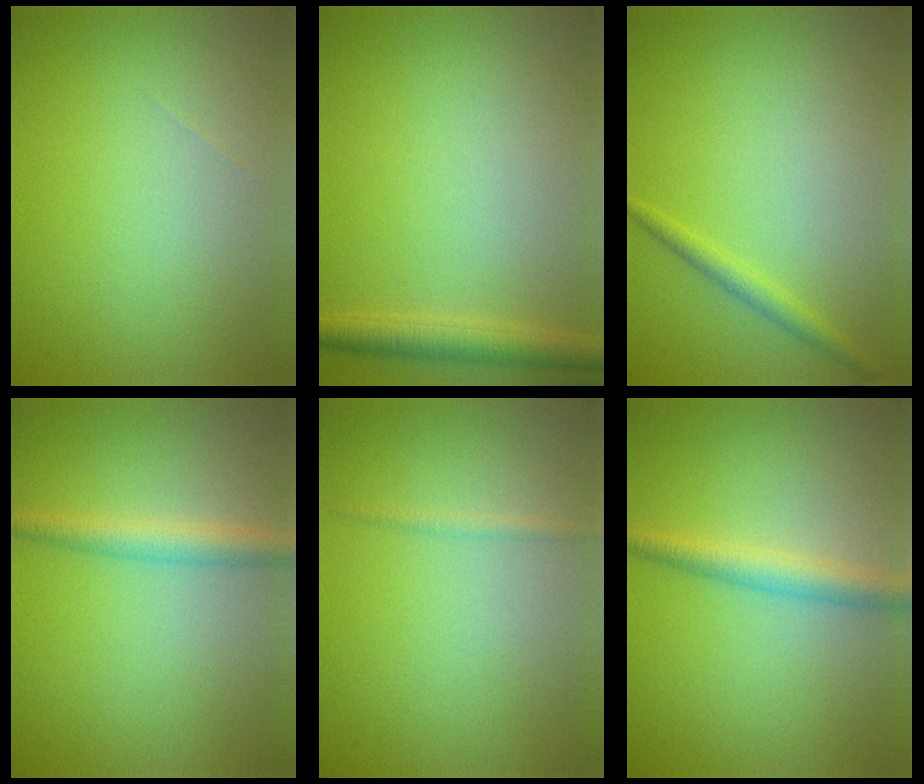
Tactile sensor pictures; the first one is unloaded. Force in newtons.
{"total": 2.7, "press": 2.7, "slide": 0.1}
{"total": 1.4, "press": 1.4, "slide": 0.1}
{"total": 2.7, "press": 2.7, "slide": 0.1}
{"total": 0.8, "press": 0.8, "slide": 0.0}
{"total": 2.8, "press": 2.8, "slide": 0.0}